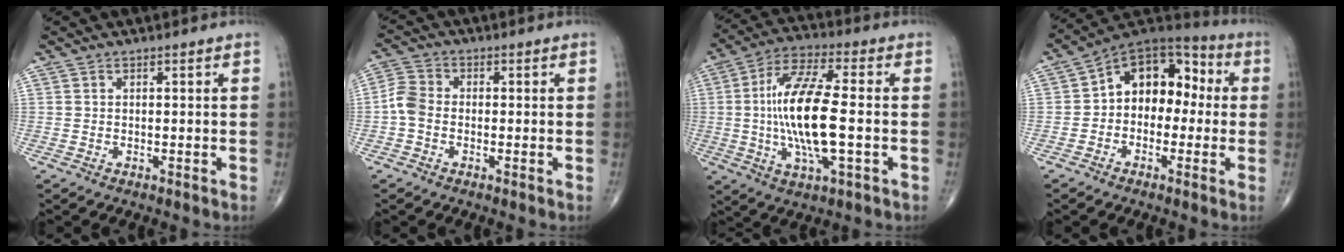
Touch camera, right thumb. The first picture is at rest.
{"total": 4.5, "force": [-1.0, 3.3, 2.8], "torque": [-0.057, 0.011, -0.031]}
{"total": 16.8, "force": [-1.1, 5.2, 15.9], "torque": [-0.316, 0.012, -0.021]}
{"total": 13.3, "force": [0.3, 9.3, 9.5], "torque": [-0.095, 0.049, -0.015]}